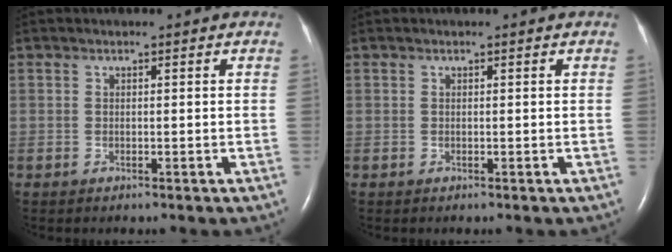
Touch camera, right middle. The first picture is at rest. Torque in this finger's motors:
{"motor_torque": [0.08, -0.17, 0.05, -0.01]}